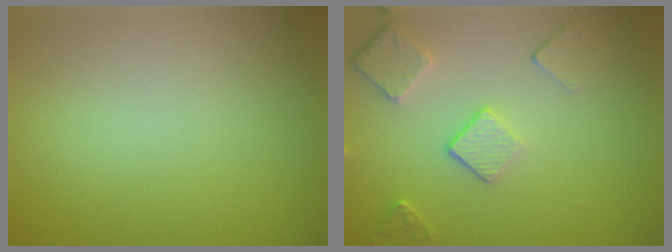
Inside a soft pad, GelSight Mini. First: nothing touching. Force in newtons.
{"total": 3.6, "press": 2.9, "slide": 2.2}